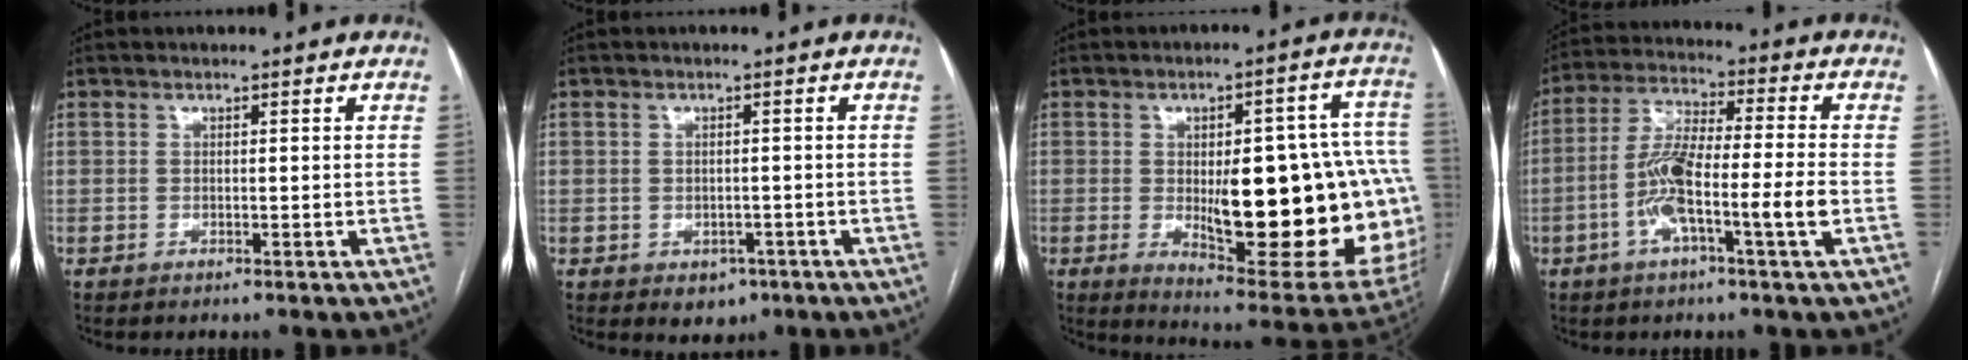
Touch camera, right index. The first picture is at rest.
{"total": 3.4, "force": [-1.5, 2.6, 1.4], "torque": [-0.008, 0.004, -0.009]}
{"total": 26.9, "force": [-2.5, 8.2, 25.5], "torque": [-0.246, 0.017, -0.006]}
{"total": 10.8, "force": [-3.3, 0.5, 10.2], "torque": [-0.204, 0.010, -0.066]}